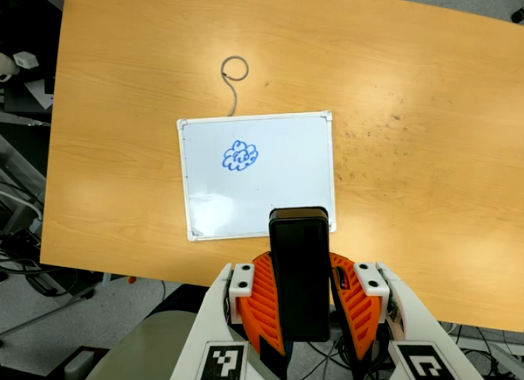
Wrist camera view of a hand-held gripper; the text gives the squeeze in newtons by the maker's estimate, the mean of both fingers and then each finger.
{"total": 9.2, "left": 8.2, "right": 10.3}